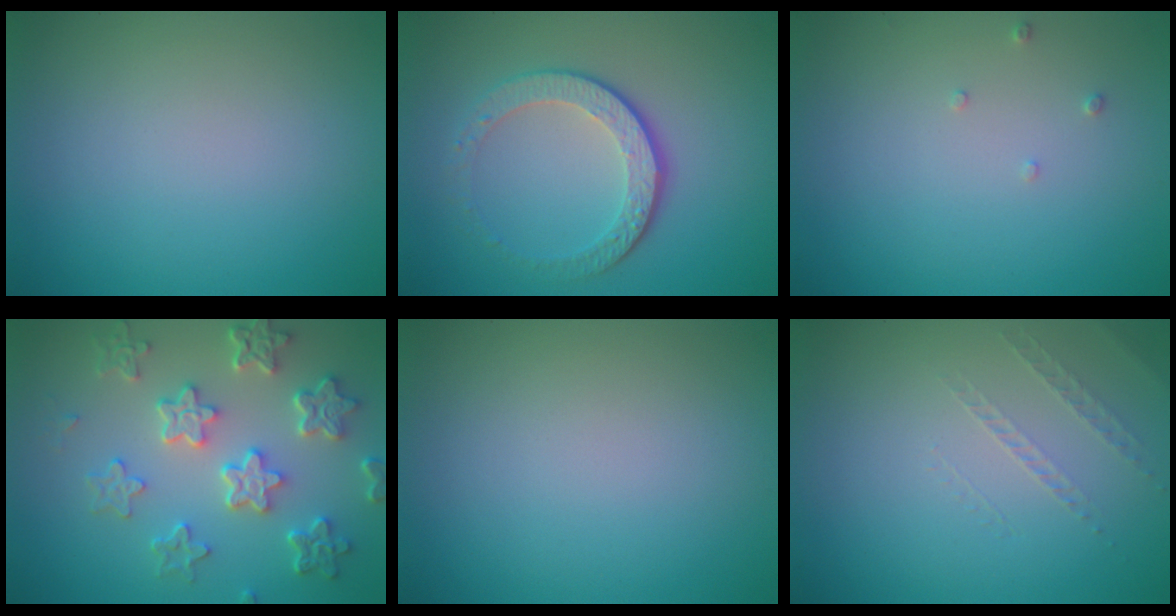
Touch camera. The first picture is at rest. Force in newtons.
{"total": 4.1, "press": 3.0, "slide": 2.8}
{"total": 0.7, "press": 0.7, "slide": 0.2}
{"total": 5.8, "press": 4.5, "slide": 3.6}
{"total": 0.0}
{"total": 1.0, "press": 0.4, "slide": 0.9}